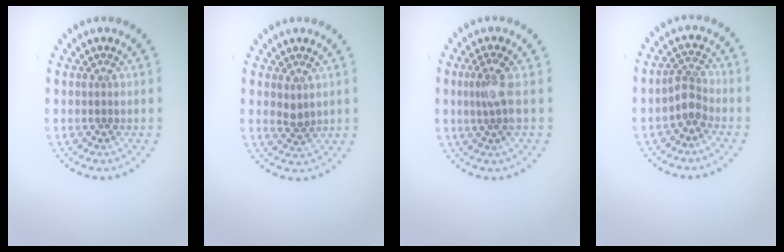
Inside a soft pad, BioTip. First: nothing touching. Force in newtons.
{"total": 1.1, "press": 1.0, "slide": 0.6}
{"total": 2.2, "press": 1.6, "slide": 1.4}
{"total": 2.1, "press": 1.6, "slide": 1.4}